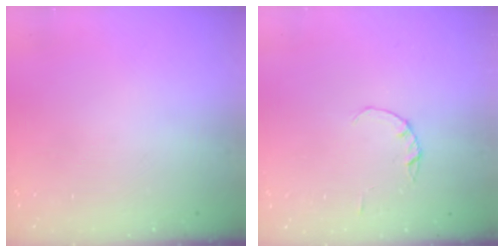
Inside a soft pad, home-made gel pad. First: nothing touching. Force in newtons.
{"total": 1.4, "press": 1.3, "slide": 0.3}